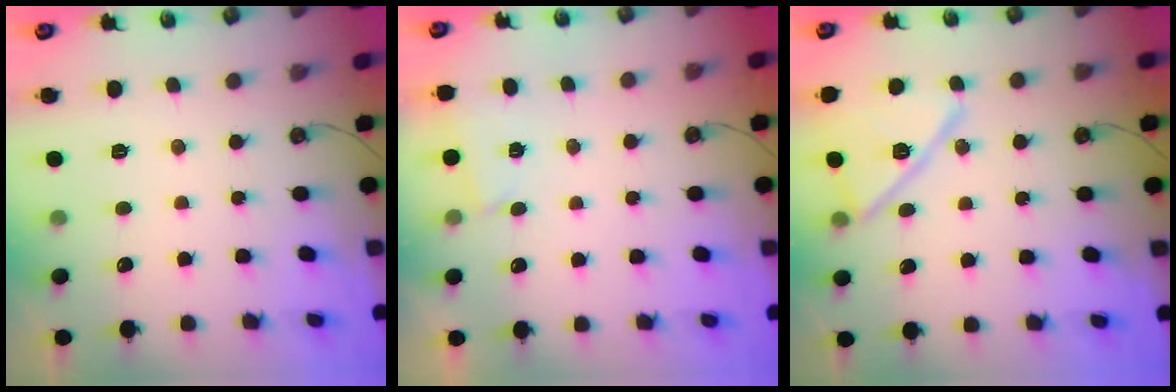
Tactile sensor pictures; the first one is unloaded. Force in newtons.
{"total": 1.1, "press": 1.0, "slide": 0.3}
{"total": 14.7, "press": 14.7, "slide": 0.6}